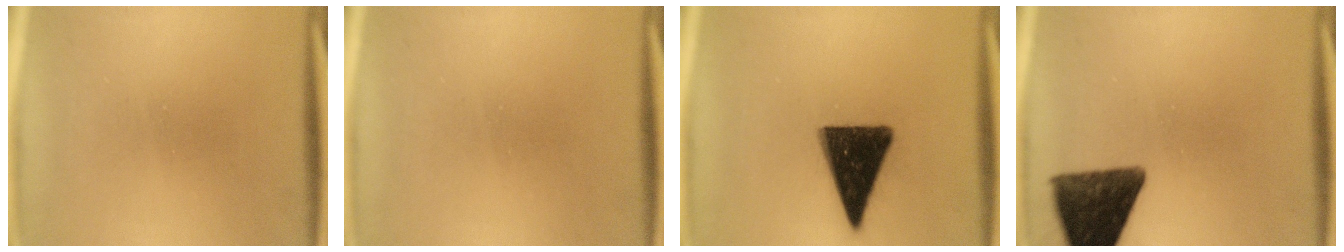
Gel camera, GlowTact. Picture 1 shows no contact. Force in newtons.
{"total": 1.6}
{"total": 15.0}
{"total": 12.4}